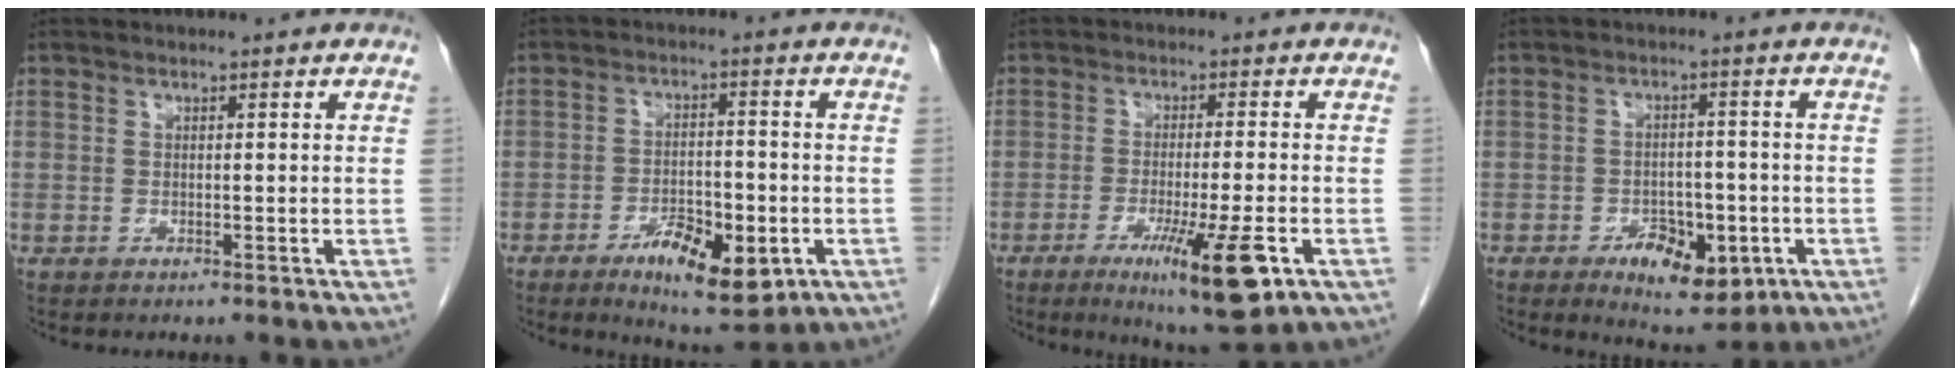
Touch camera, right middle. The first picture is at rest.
{"total": 9.8, "force": [-4.2, 3.4, 8.2], "torque": [-0.131, -0.009, -0.058]}
{"total": 10.7, "force": [-4.8, 0.7, 9.5], "torque": [-0.154, -0.029, -0.069]}
{"total": 8.2, "force": [-3.5, 4.1, 6.2], "torque": [-0.090, -0.002, -0.041]}